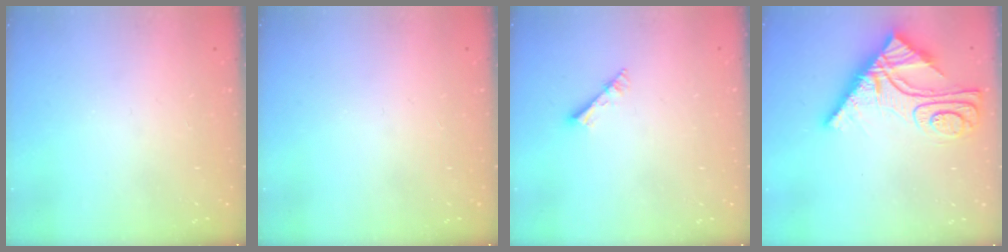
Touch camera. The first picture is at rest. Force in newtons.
{"total": 0.0}
{"total": 3.0, "press": 3.0, "slide": 0.3}
{"total": 13.8, "press": 13.7, "slide": 1.7}